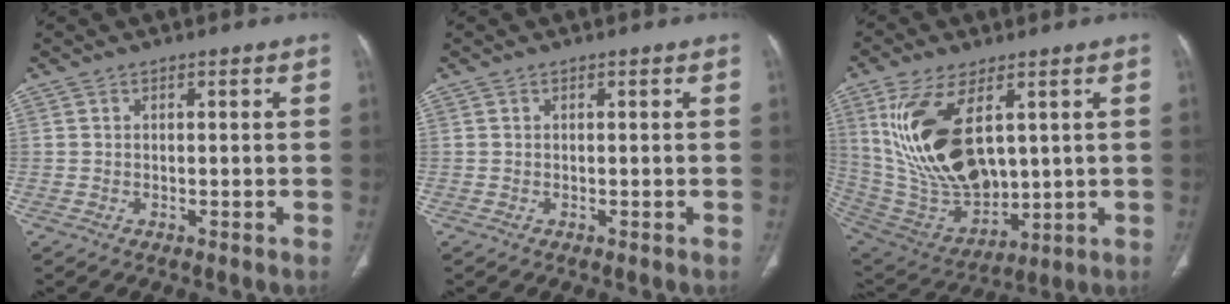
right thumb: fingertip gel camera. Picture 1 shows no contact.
{"total": 0.0}
{"total": 21.0, "force": [5.8, 11.0, 17.0], "torque": [-0.314, -0.028, 0.130]}